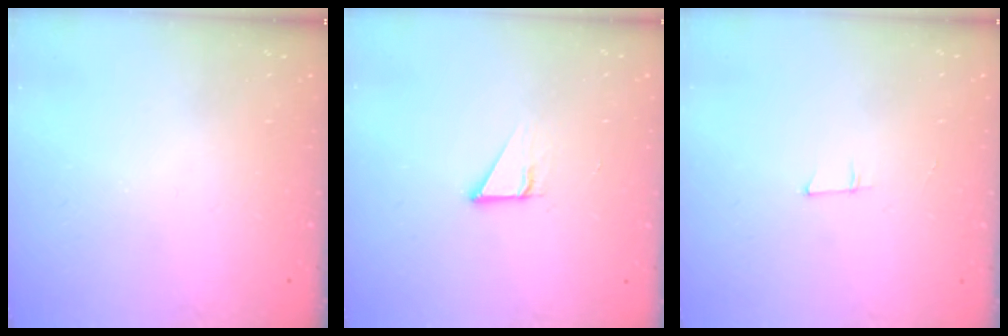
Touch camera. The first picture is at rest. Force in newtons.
{"total": 2.8, "press": 2.8, "slide": 0.1}
{"total": 5.3, "press": 4.4, "slide": 3.0}